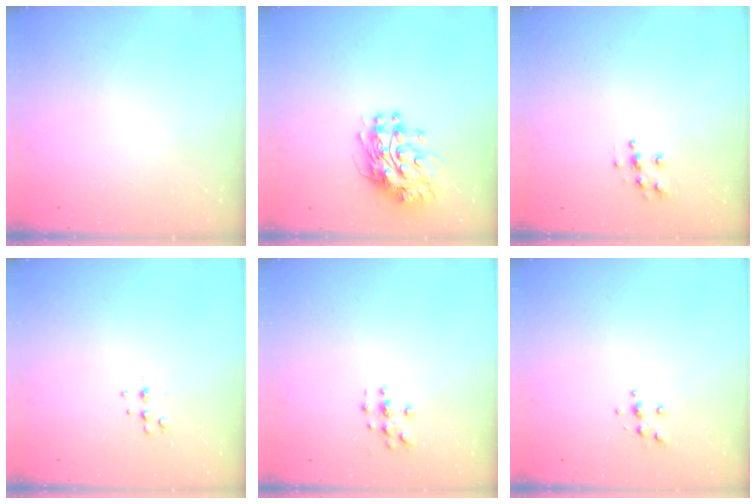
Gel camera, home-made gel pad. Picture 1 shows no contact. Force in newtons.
{"total": 11.2, "press": 11.2, "slide": 0.9}
{"total": 6.4, "press": 6.4, "slide": 0.3}
{"total": 5.3, "press": 5.2, "slide": 0.8}
{"total": 2.8, "press": 2.8, "slide": 0.3}
{"total": 4.3, "press": 4.3, "slide": 0.5}